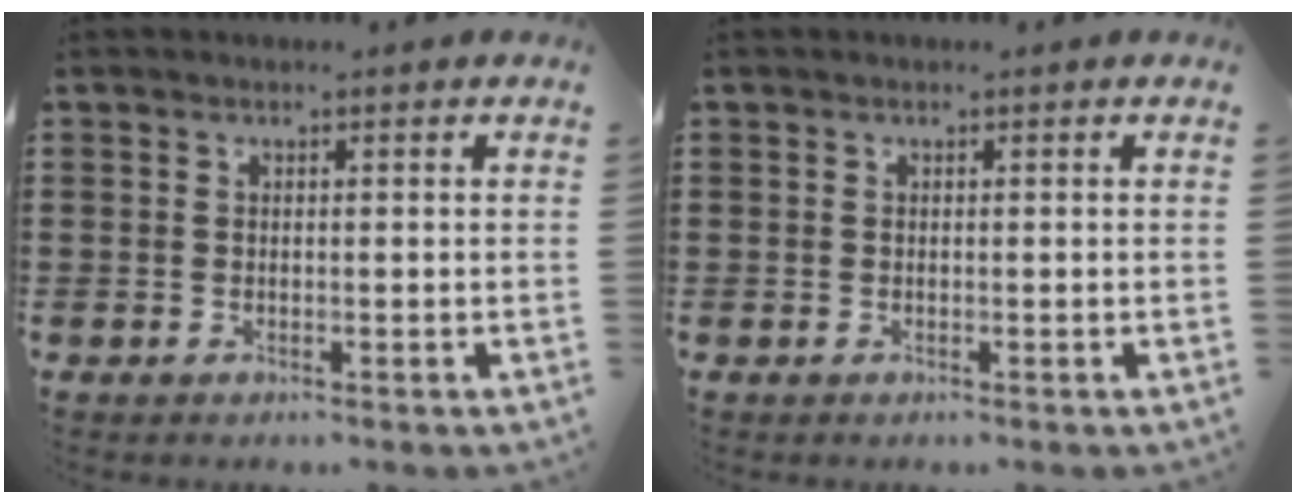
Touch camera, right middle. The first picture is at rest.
{"total": 0.0}